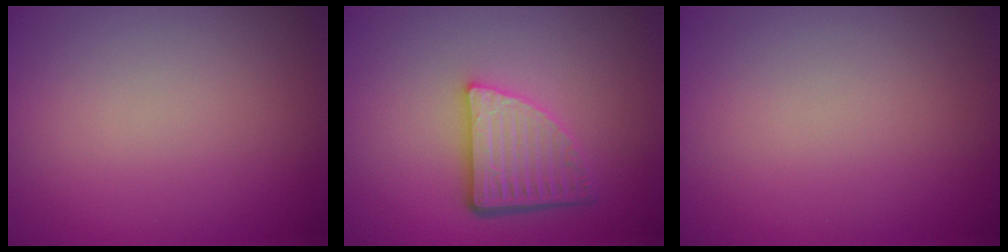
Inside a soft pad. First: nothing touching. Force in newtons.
{"total": 4.9, "press": 3.5, "slide": 3.4}
{"total": 0.0}